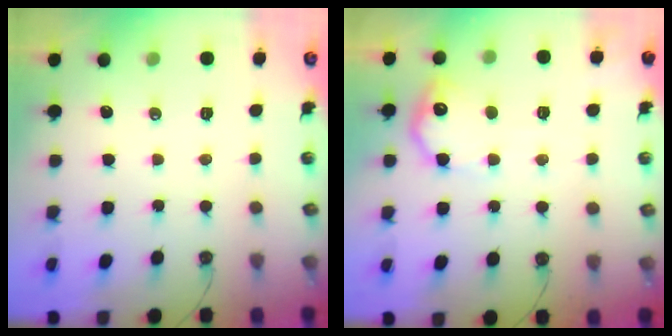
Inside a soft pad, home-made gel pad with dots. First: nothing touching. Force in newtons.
{"total": 11.6, "press": 11.6, "slide": 0.4}